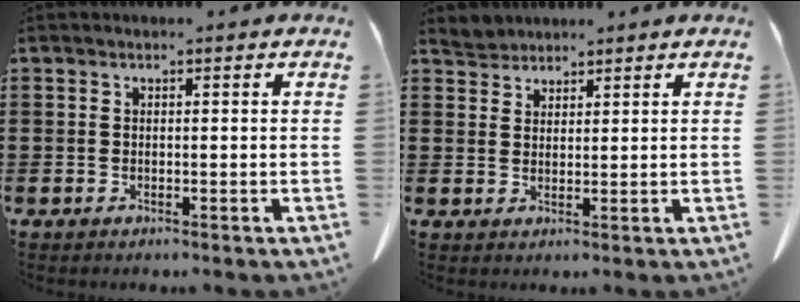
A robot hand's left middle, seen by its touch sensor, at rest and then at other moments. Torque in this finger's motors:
{"motor_torque": [-1.20, 0.94, -0.65, -0.15]}